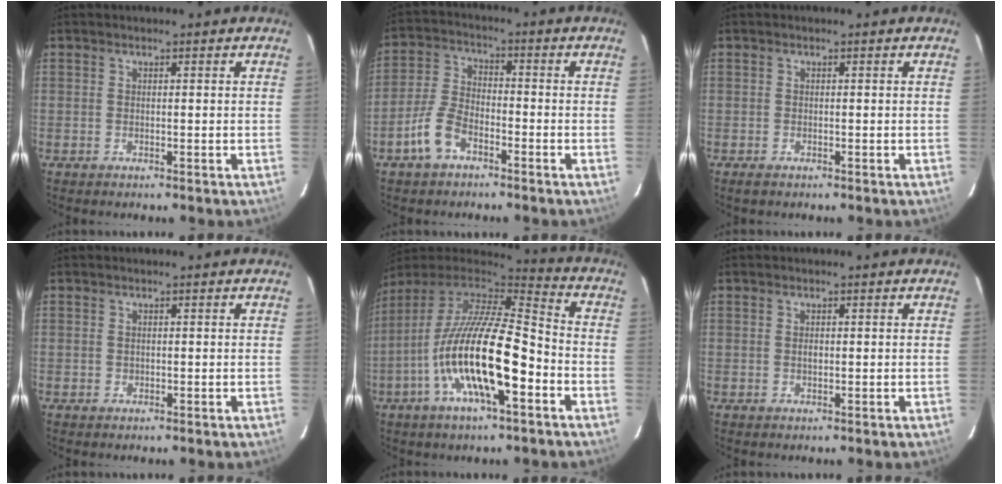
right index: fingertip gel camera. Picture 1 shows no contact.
{"total": 7.5, "force": [-4.5, 3.7, 4.7], "torque": [-0.108, 0.011, -0.089]}
{"total": 1.0, "force": [-0.7, 0.4, 0.5], "torque": [-0.010, -0.003, -0.014]}
{"total": 0.6, "force": [-0.1, 0.6, 0.1], "torque": [0.002, 0.001, -0.001]}
{"total": 20.3, "force": [-7.2, 5.6, 18.2], "torque": [-0.333, -0.025, -0.138]}
{"total": 0.8, "force": [0.1, 0.6, 0.6], "torque": [-0.011, 0.002, 0.002]}